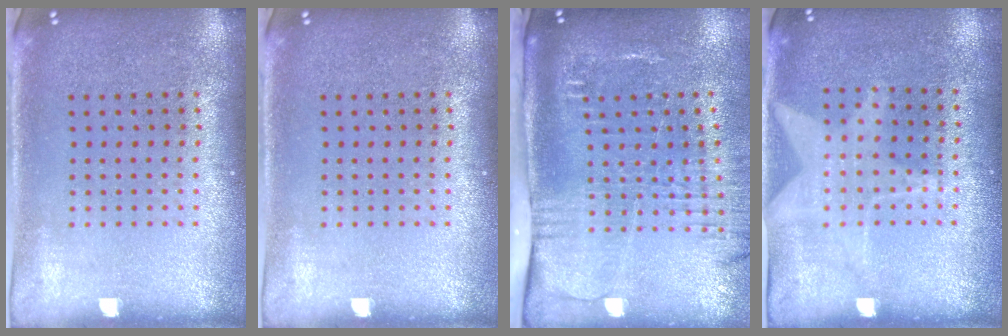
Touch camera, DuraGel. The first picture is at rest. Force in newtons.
{"total": 0.0}
{"total": 2.7, "press": 2.1, "slide": 1.7}
{"total": 1.2, "press": 0.9, "slide": 0.8}